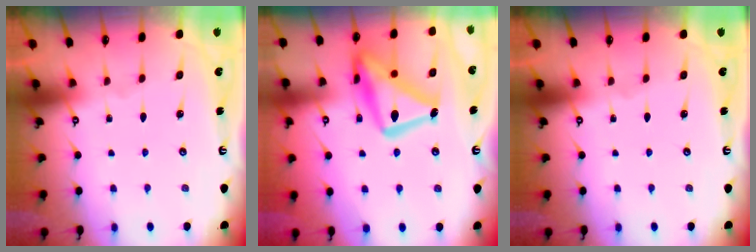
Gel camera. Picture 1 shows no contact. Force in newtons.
{"total": 19.6, "press": 19.6, "slide": 1.5}
{"total": 0.0}